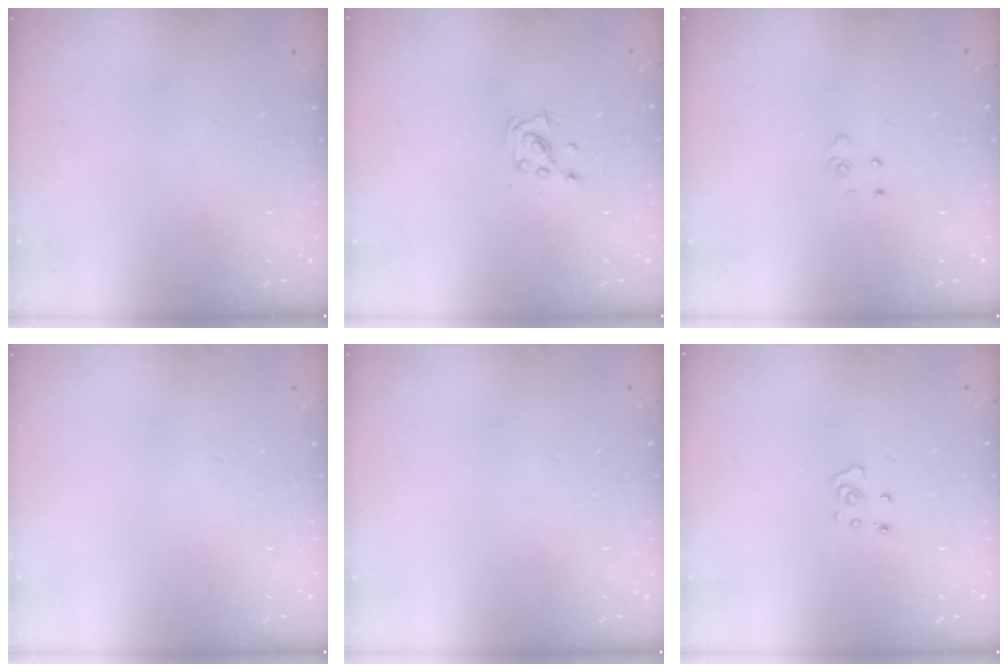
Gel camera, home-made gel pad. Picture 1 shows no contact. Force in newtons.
{"total": 5.0, "press": 4.7, "slide": 1.7}
{"total": 2.8, "press": 2.8, "slide": 0.3}
{"total": 0.0}
{"total": 0.0}
{"total": 2.8, "press": 2.8, "slide": 0.2}